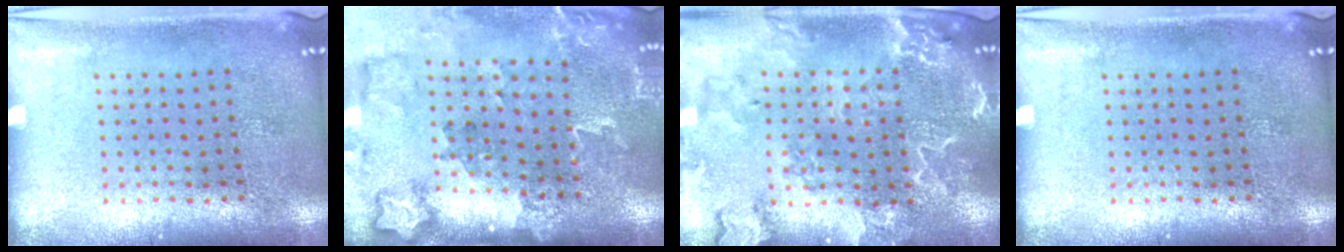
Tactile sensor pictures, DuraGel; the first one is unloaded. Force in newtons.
{"total": 1.8, "press": 1.7, "slide": 0.4}
{"total": 2.7, "press": 2.5, "slide": 1.0}
{"total": 0.0}